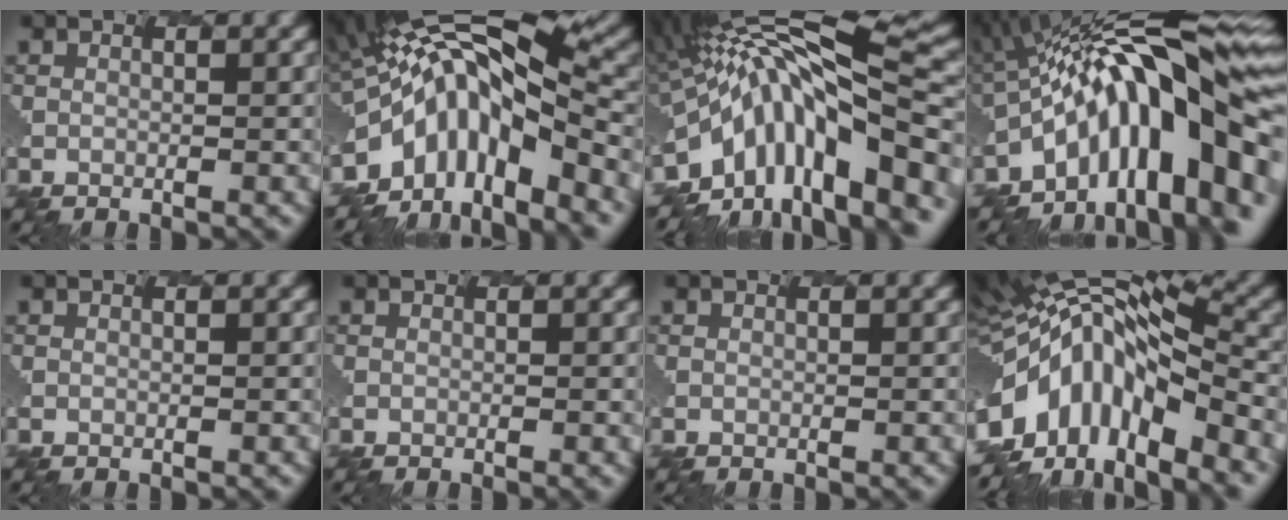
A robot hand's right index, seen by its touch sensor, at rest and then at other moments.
{"total": 9.8, "force": [-3.5, 3.0, 8.6], "torque": [-0.157, 0.013, -0.063]}
{"total": 12.4, "force": [-4.1, 4.6, 10.8], "torque": [-0.182, 0.036, -0.088]}
{"total": 14.6, "force": [-2.6, 4.7, 13.6], "torque": [-0.199, 0.037, -0.059]}
{"total": 0.0}
{"total": 0.0}
{"total": 0.0}
{"total": 12.0, "force": [-3.5, 5.3, 10.2], "torque": [-0.199, 0.016, -0.077]}